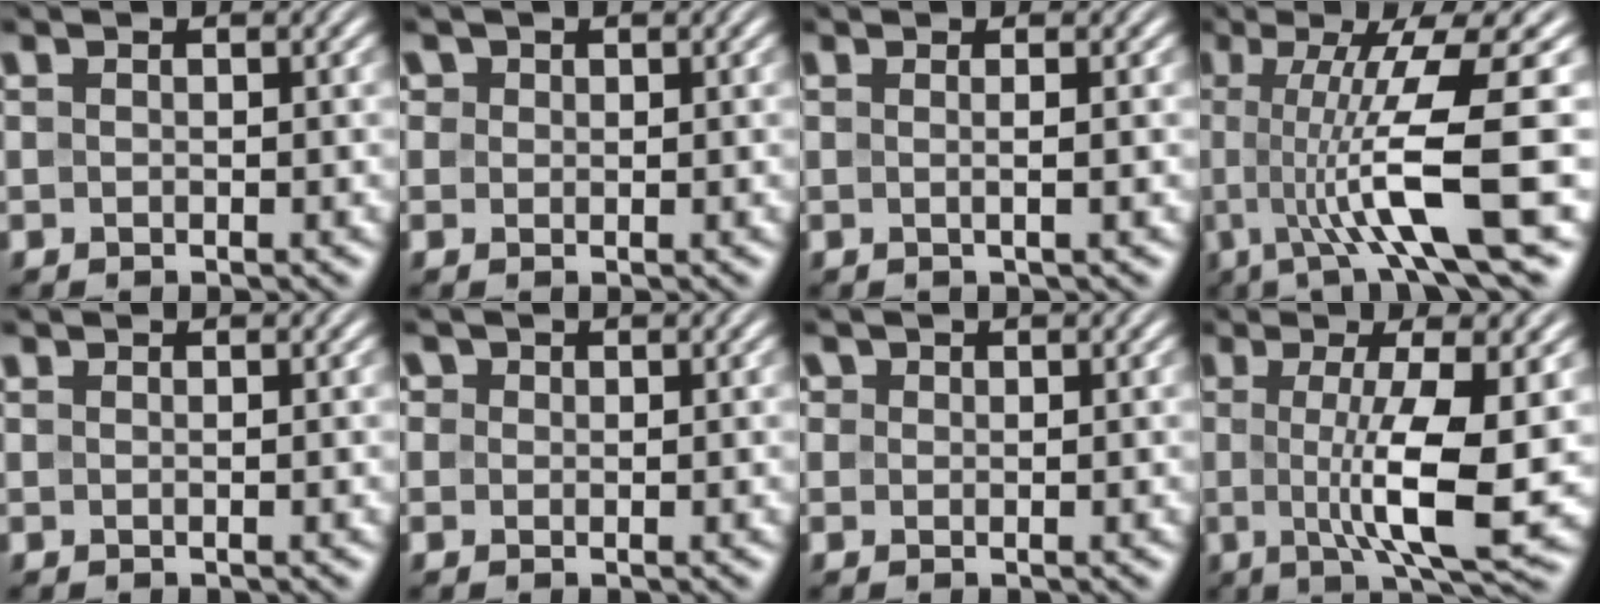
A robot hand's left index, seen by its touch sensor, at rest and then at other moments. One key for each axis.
{"total": 1.6, "fx": 0.9, "fy": 1.3, "fz": 0.4, "tx": -0.007, "ty": -0.003, "tz": 0.009}
{"total": 1.6, "fx": 0.1, "fy": 0.5, "fz": 1.5, "tx": -0.019, "ty": 0.002, "tz": -0.013}
{"total": 9.6, "fx": -0.9, "fy": 1.5, "fz": 9.4, "tx": -0.136, "ty": -0.005, "tz": -0.015}
{"total": 0.0}
{"total": 1.6, "fx": 0.8, "fy": 1.3, "fz": 0.5, "tx": -0.006, "ty": 0.005, "tz": -0.003}
{"total": 1.2, "fx": 0.7, "fy": 1.0, "fz": 0.3, "tx": -0.004, "ty": 0.000, "tz": 0.002}
{"total": 7.7, "fx": -0.3, "fy": 1.5, "fz": 7.5, "tx": -0.124, "ty": -0.011, "tz": -0.001}